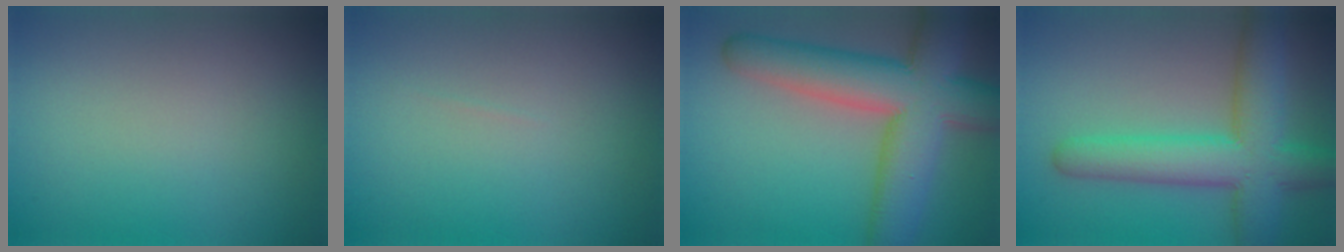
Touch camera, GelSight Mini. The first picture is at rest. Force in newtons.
{"total": 0.0}
{"total": 11.1, "press": 11.1, "slide": 0.5}
{"total": 8.4, "press": 8.4, "slide": 0.4}